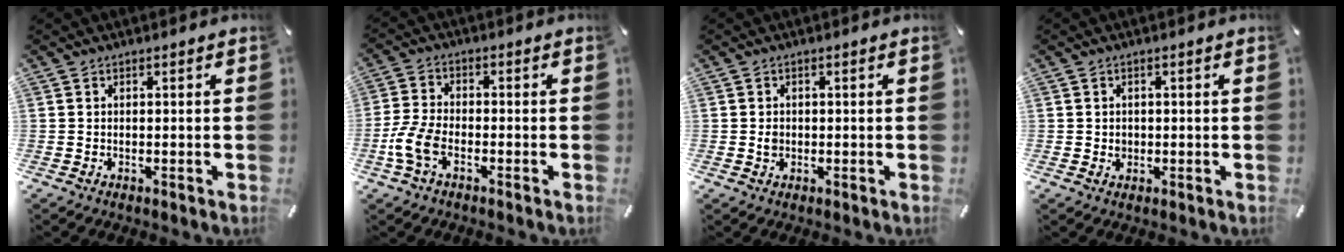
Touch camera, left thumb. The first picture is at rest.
{"total": 6.7, "force": [-2.9, 3.7, 4.8], "torque": [-0.114, 0.001, -0.057]}
{"total": 1.4, "force": [0.0, 1.2, 0.7], "torque": [-0.007, 0.000, -0.002]}
{"total": 1.4, "force": [0.1, 1.3, 0.4], "torque": [-0.009, 0.005, 0.000]}